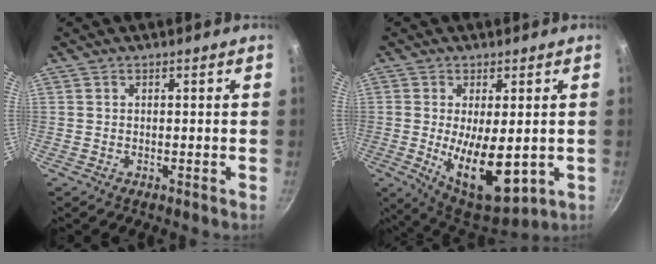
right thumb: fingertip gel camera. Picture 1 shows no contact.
{"total": 13.9, "force": [-1.6, 6.1, 12.4], "torque": [-0.184, -0.016, -0.005]}